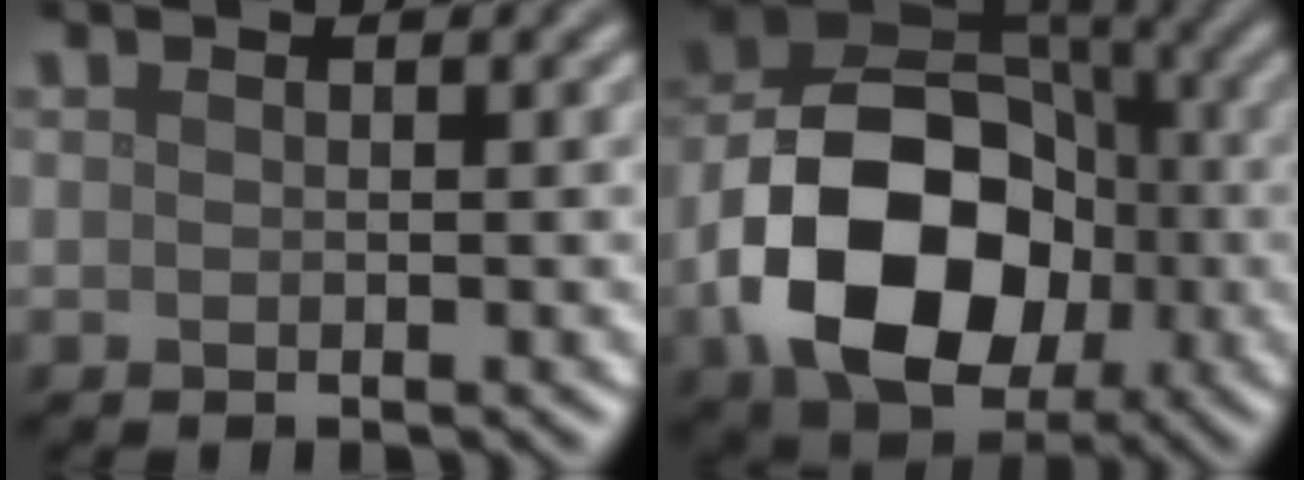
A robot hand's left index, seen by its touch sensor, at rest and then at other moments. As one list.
[{"total": 13.3, "force": [-3.1, 9.5, 8.8], "torque": [-0.156, -0.014, -0.062]}]